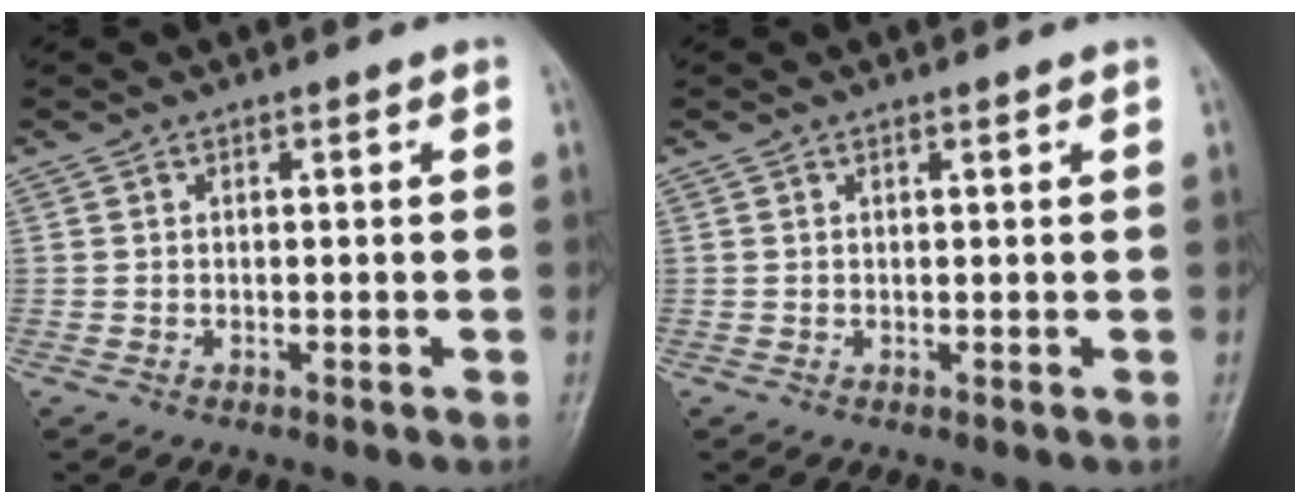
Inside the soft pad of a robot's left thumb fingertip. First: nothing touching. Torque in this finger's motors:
{"motor_torque": [-0.05, 0.05, -0.13, -0.12, 0.00]}